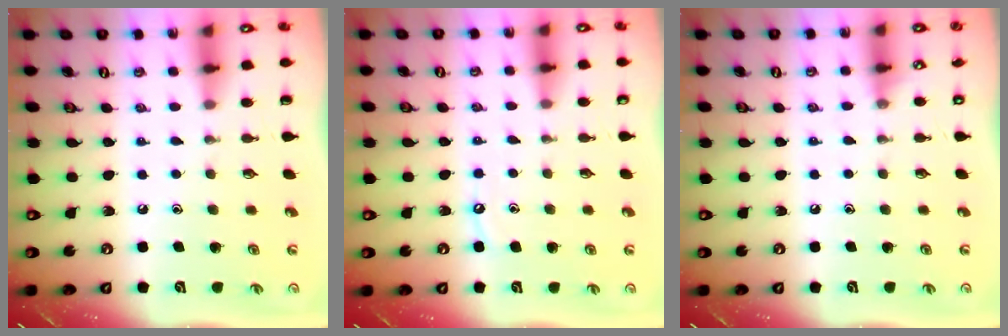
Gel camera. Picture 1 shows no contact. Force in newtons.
{"total": 4.9, "press": 4.9, "slide": 0.6}
{"total": 3.0, "press": 2.9, "slide": 0.4}